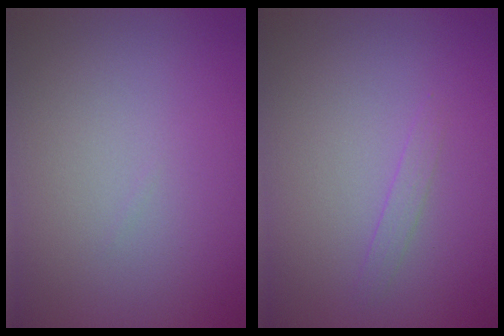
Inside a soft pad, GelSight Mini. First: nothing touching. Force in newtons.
{"total": 0.8, "press": 0.8, "slide": 0.1}